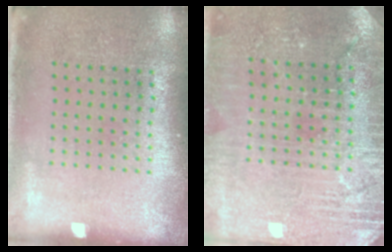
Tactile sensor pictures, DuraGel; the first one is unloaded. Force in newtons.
{"total": 3.0, "press": 2.9, "slide": 0.5}